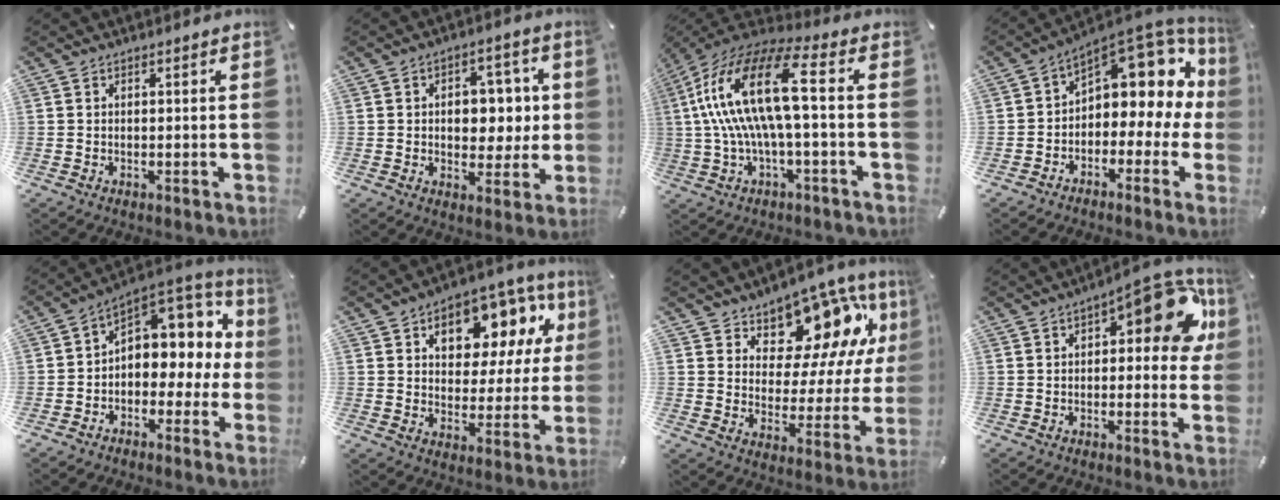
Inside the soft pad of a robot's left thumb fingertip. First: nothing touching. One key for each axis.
{"total": 9.1, "fx": 0.8, "fy": 6.6, "fz": 6.2, "tx": -0.073, "ty": 0.000, "tz": 0.007}
{"total": 18.4, "fx": 1.6, "fy": 5.2, "fz": 17.6, "tx": -0.375, "ty": -0.004, "tz": 0.011}
{"total": 10.8, "fx": 6.0, "fy": 5.9, "fz": 6.8, "tx": -0.094, "ty": -0.060, "tz": 0.097}
{"total": 9.0, "fx": 3.5, "fy": 6.9, "fz": 4.7, "tx": -0.057, "ty": -0.036, "tz": 0.065}
{"total": 13.7, "fx": 6.9, "fy": 9.0, "fz": 7.6, "tx": -0.111, "ty": -0.037, "tz": 0.117}
{"total": 13.6, "fx": 9.5, "fy": 8.1, "fz": 5.5, "tx": -0.083, "ty": -0.082, "tz": 0.164}
{"total": 14.8, "fx": 5.7, "fy": 6.5, "fz": 12.0, "tx": -0.138, "ty": -0.038, "tz": 0.089}